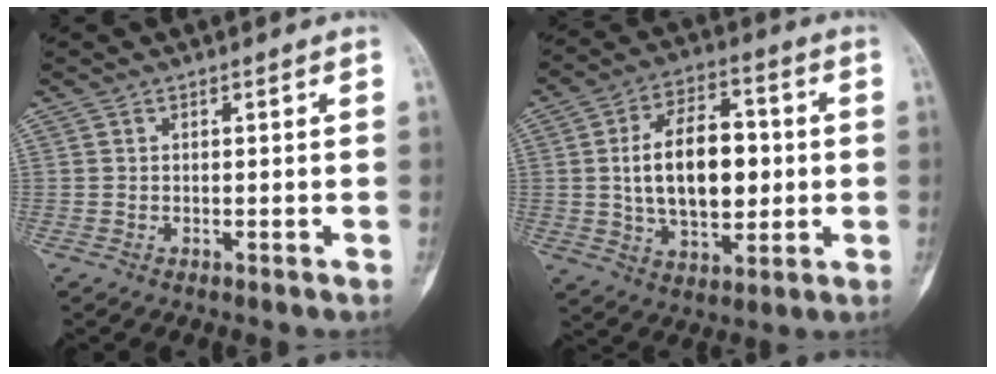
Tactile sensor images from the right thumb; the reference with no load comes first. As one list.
[{"total": 16.3, "force": [0.8, 9.5, 13.2], "torque": [-0.190, 0.011, 0.015]}]